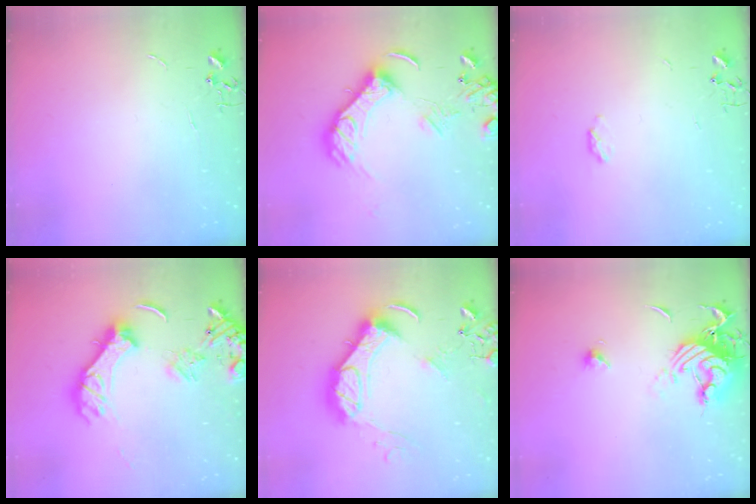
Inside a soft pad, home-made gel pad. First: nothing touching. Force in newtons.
{"total": 15.7, "press": 15.6, "slide": 1.9}
{"total": 3.5, "press": 3.4, "slide": 0.6}
{"total": 15.8, "press": 15.6, "slide": 2.3}
{"total": 19.2, "press": 19.0, "slide": 2.3}
{"total": 14.0, "press": 14.0, "slide": 1.1}